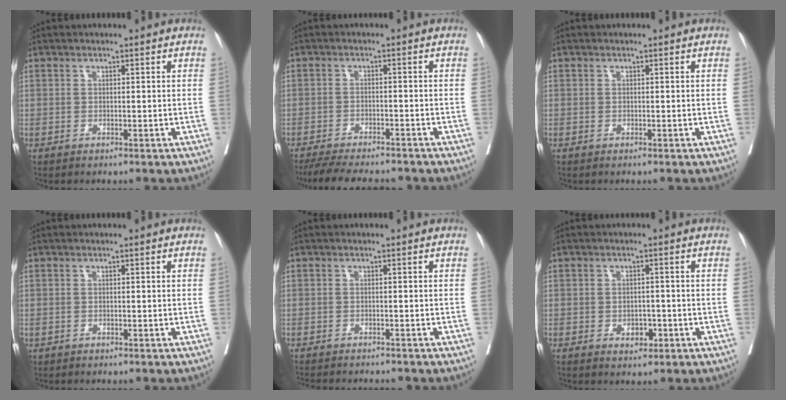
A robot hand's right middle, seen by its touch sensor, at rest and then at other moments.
{"total": 12.4, "force": [-11.1, 2.1, 5.1], "torque": [-0.078, -0.012, -0.156]}
{"total": 0.0}
{"total": 0.0}
{"total": 9.5, "force": [-8.8, 1.3, 3.4], "torque": [-0.046, -0.012, -0.112]}
{"total": 2.8, "force": [-1.2, 1.7, 1.9], "torque": [-0.026, 0.005, -0.012]}